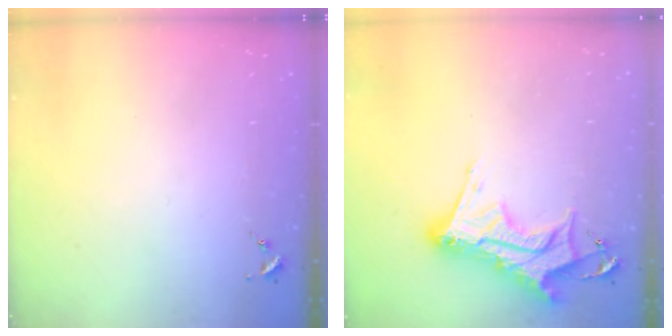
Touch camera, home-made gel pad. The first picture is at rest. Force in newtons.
{"total": 15.9, "press": 15.9, "slide": 1.3}